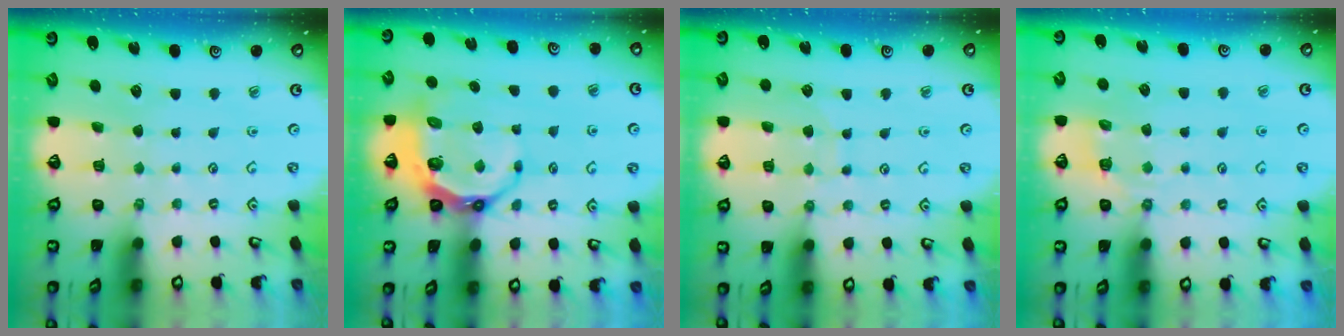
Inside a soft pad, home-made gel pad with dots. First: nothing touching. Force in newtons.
{"total": 8.6, "press": 7.8, "slide": 3.5}
{"total": 7.6, "press": 7.6, "slide": 0.6}
{"total": 3.9, "press": 3.6, "slide": 1.5}